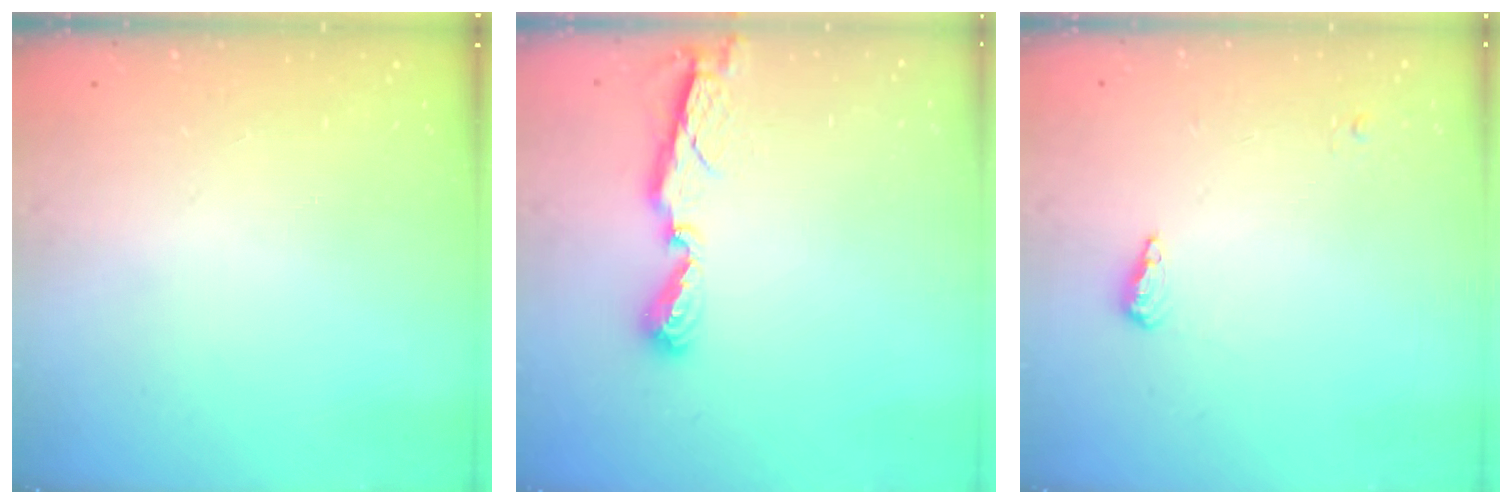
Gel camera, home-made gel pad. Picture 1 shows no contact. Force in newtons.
{"total": 7.8, "press": 7.8, "slide": 0.5}
{"total": 5.0, "press": 4.9, "slide": 1.1}